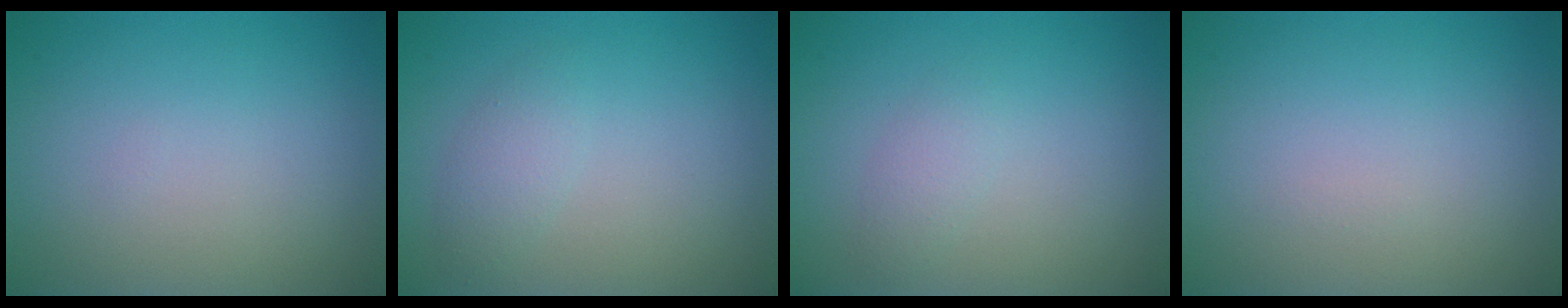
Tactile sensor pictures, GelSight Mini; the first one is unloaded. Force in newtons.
{"total": 1.7, "press": 1.7, "slide": 0.1}
{"total": 1.3, "press": 1.3, "slide": 0.0}
{"total": 0.0}